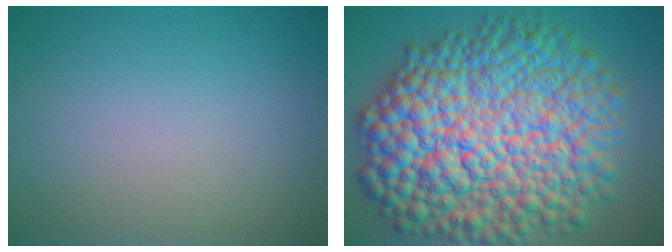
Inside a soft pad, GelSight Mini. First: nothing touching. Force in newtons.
{"total": 18.0, "press": 18.0, "slide": 0.3}